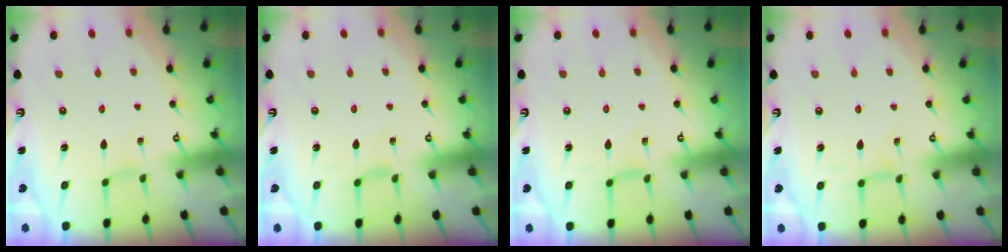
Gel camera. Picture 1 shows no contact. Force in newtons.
{"total": 0.0}
{"total": 0.0}
{"total": 0.0}